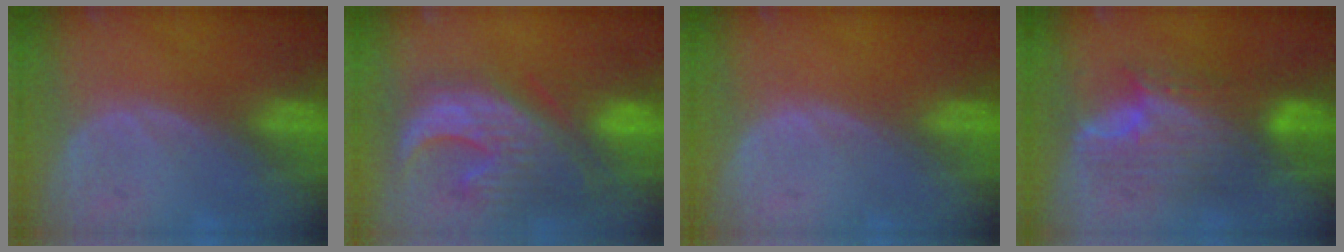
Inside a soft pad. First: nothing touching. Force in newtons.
{"total": 12.6, "press": 11.2, "slide": 5.8}
{"total": 0.0}
{"total": 8.7, "press": 8.7, "slide": 0.3}